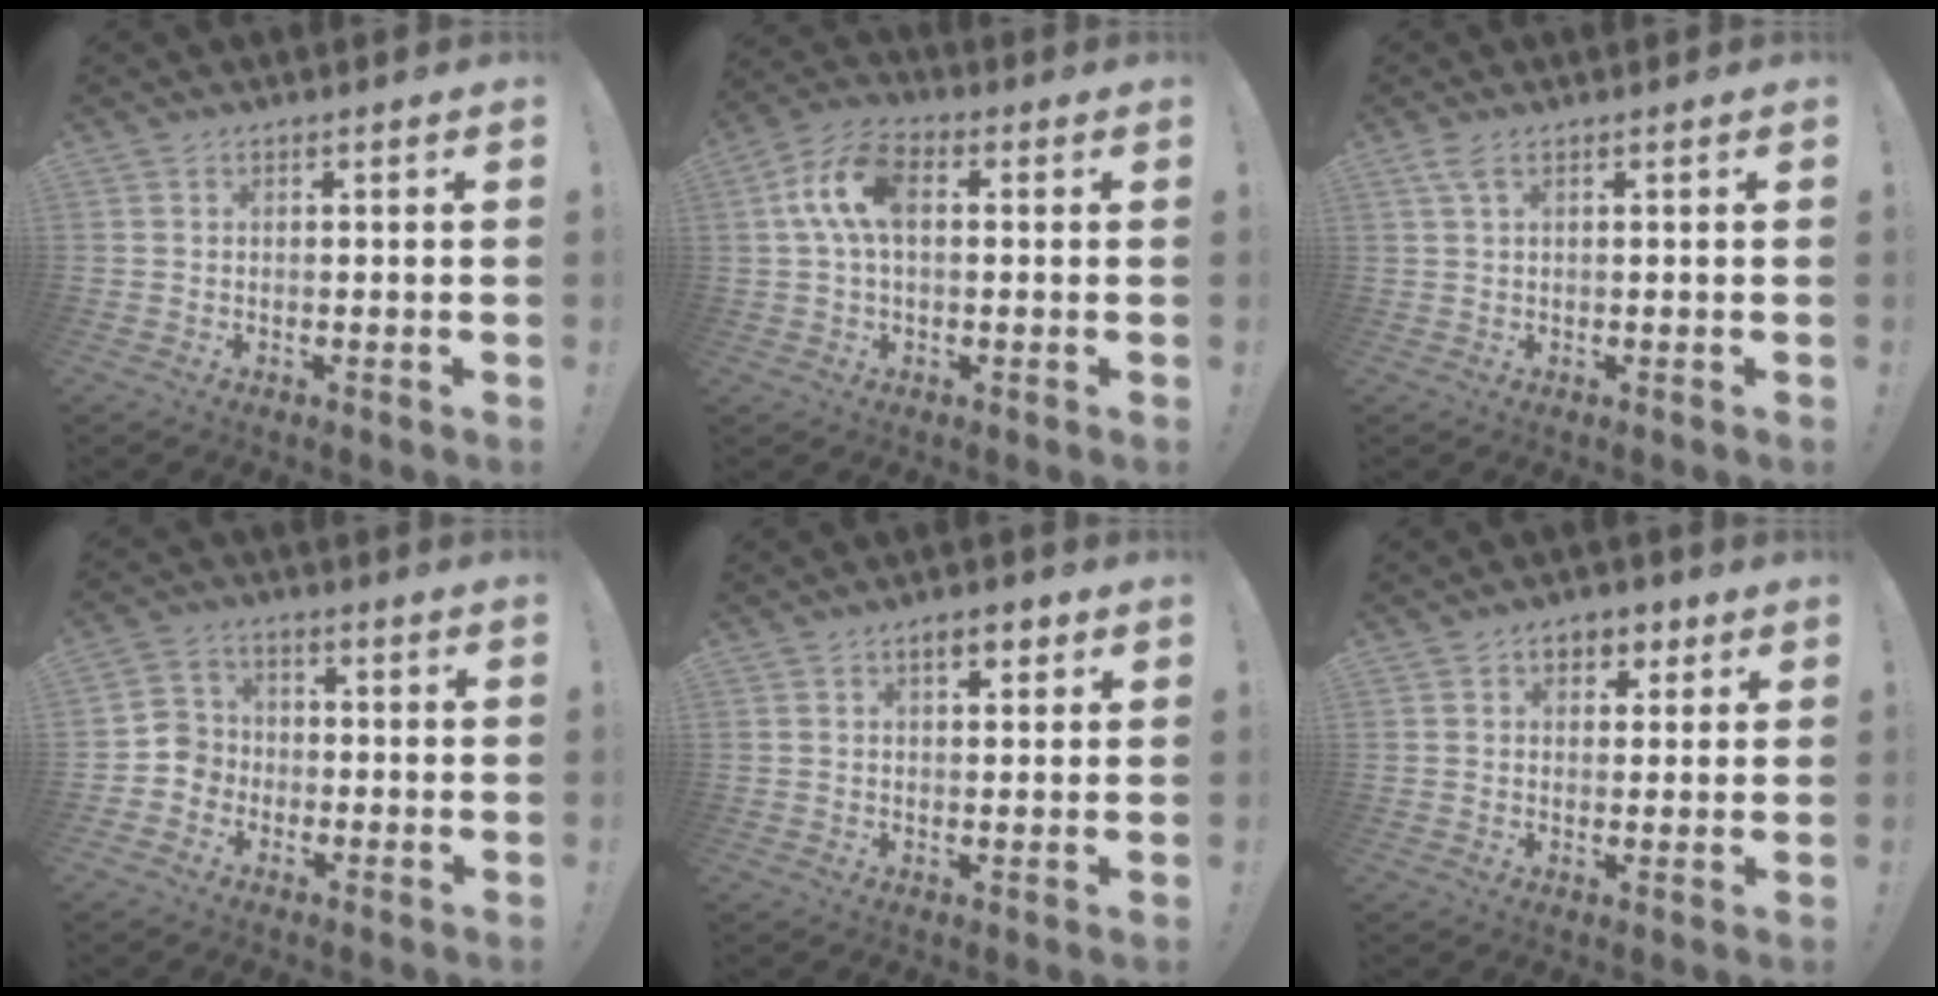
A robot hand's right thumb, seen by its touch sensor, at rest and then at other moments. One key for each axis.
{"total": 10.9, "fx": 1.7, "fy": 6.2, "fz": 8.9, "tx": -0.171, "ty": 0.010, "tz": 0.032}
{"total": 2.6, "fx": 1.2, "fy": 0.7, "fz": 2.2, "tx": -0.052, "ty": 0.004, "tz": 0.023}
{"total": 5.6, "fx": -2.8, "fy": 4.8, "fz": 0.6, "tx": -0.010, "ty": 0.022, "tz": -0.054}
{"total": 4.4, "fx": 2.5, "fy": 1.9, "fz": 3.1, "tx": -0.042, "ty": -0.005, "tz": 0.040}
{"total": 5.3, "fx": 2.4, "fy": 4.1, "fz": 2.5, "tx": -0.026, "ty": -0.003, "tz": 0.041}